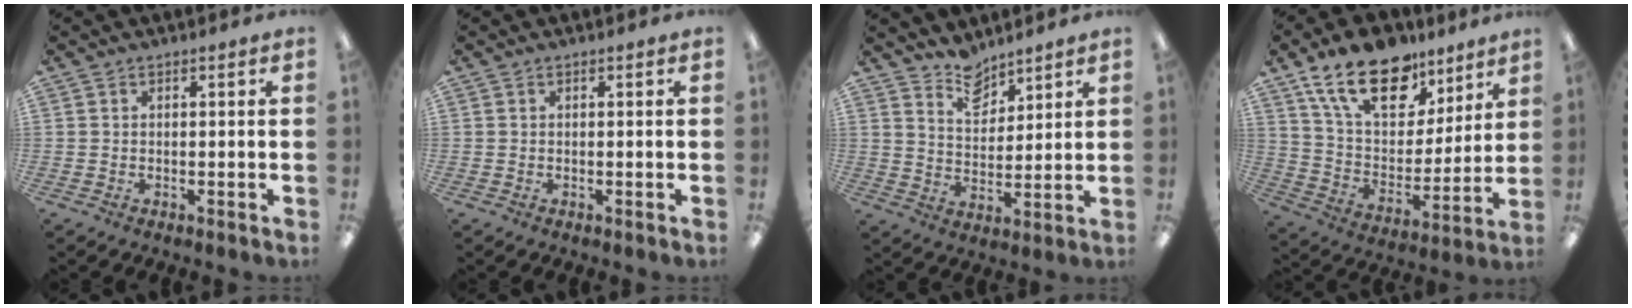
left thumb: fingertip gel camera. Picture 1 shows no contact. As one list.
[{"total": 0.0}, {"total": 8.0, "force": [6.9, 3.7, 1.7], "torque": [-0.027, -0.045, 0.129]}, {"total": 20.3, "force": [13.5, 10.6, 10.9], "torque": [-0.196, -0.069, 0.242]}]